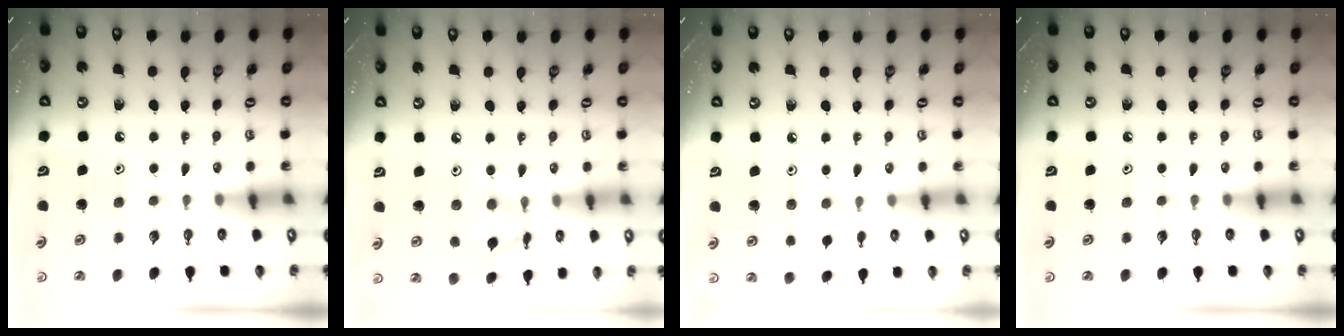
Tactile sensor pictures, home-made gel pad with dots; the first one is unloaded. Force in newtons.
{"total": 8.4, "press": 8.4, "slide": 0.5}
{"total": 1.1, "press": 1.0, "slide": 0.4}
{"total": 0.0}